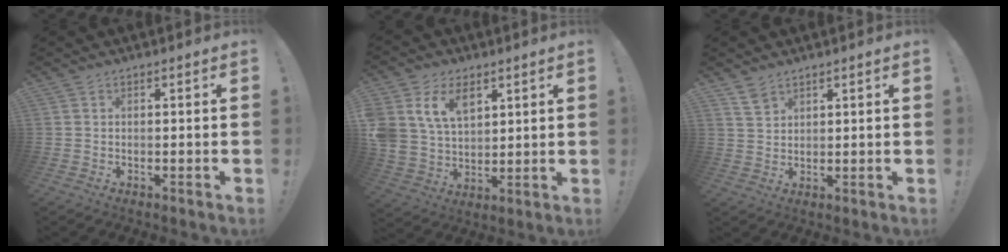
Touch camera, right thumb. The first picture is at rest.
{"total": 12.5, "force": [6.3, 8.6, 6.5], "torque": [-0.128, -0.023, 0.125]}
{"total": 4.2, "force": [3.2, 2.3, 1.5], "torque": [-0.019, -0.020, 0.060]}